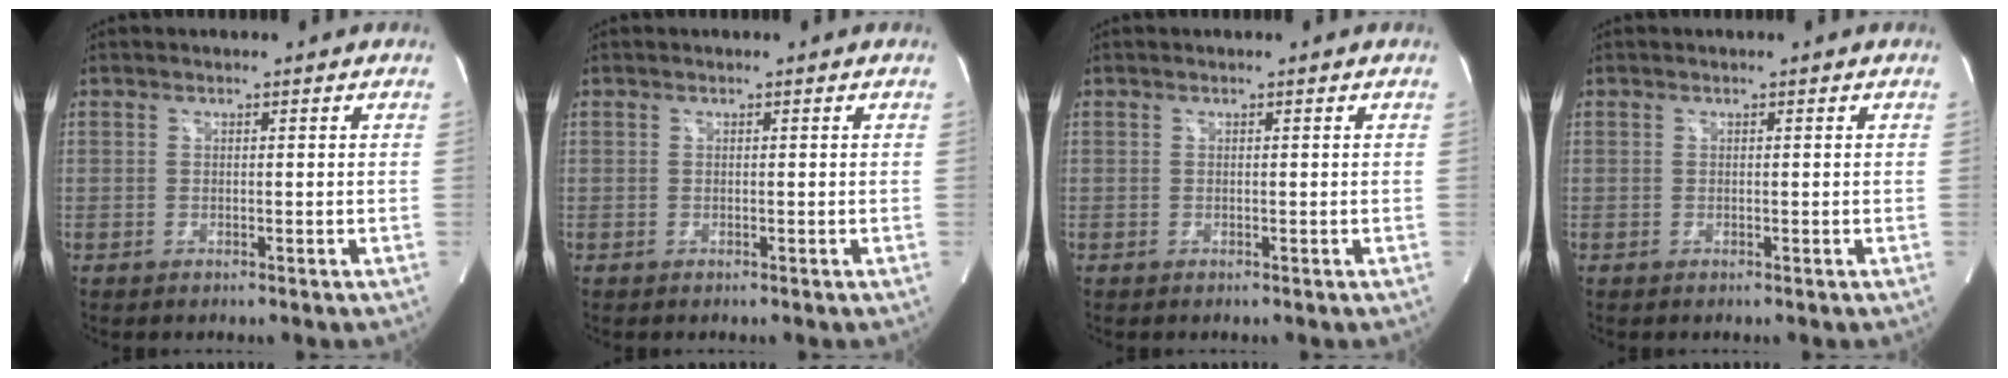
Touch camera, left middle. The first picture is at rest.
{"total": 0.0}
{"total": 0.0}
{"total": 0.0}